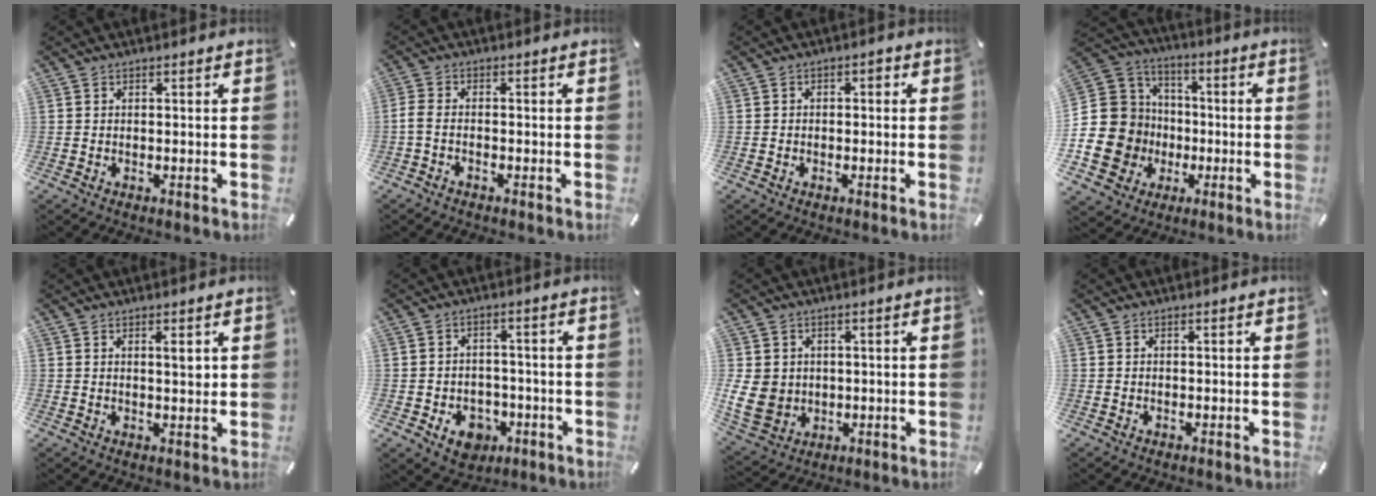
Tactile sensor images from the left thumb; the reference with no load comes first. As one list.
[{"total": 2.2, "force": [-1.5, 0.7, 1.4], "torque": [-0.038, 0.003, -0.032]}, {"total": 1.8, "force": [-0.7, 1.3, 1.0], "torque": [-0.019, 0.011, -0.016]}, {"total": 17.0, "force": [-3.6, 16.0, 4.5], "torque": [-0.103, 0.012, -0.049]}, {"total": 2.9, "force": [1.1, 0.6, 2.6], "torque": [-0.037, -0.002, 0.012]}, {"total": 7.7, "force": [-3.2, 6.2, 3.4], "torque": [-0.049, 0.021, -0.055]}, {"total": 8.4, "force": [0.4, 7.6, 3.5], "torque": [-0.090, -0.001, 0.009]}, {"total": 0.0}]